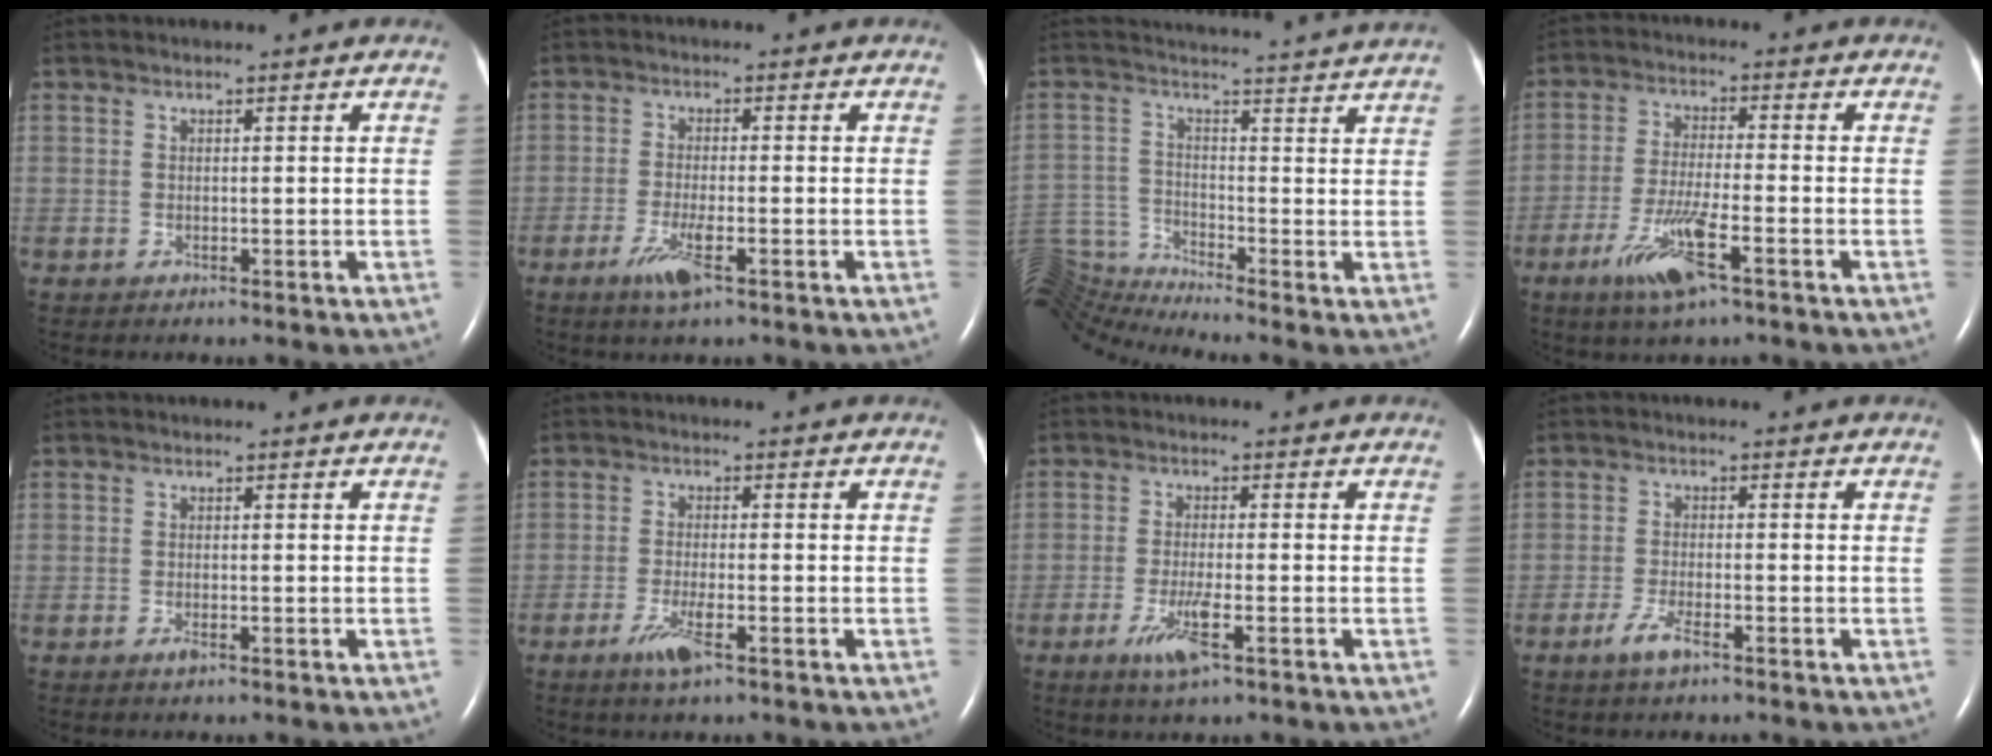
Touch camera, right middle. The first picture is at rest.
{"total": 4.4, "force": [-2.4, 0.5, 3.6], "torque": [-0.081, -0.009, -0.046]}
{"total": 2.8, "force": [0.2, -1.3, 2.5], "torque": [-0.068, 0.058, 0.009]}
{"total": 8.3, "force": [-4.5, 0.8, 7.0], "torque": [-0.146, -0.017, -0.081]}
{"total": 0.9, "force": [-0.6, 0.2, 0.7], "torque": [-0.018, -0.002, -0.009]}
{"total": 4.1, "force": [-2.3, 0.4, 3.4], "torque": [-0.075, -0.008, -0.045]}
{"total": 4.9, "force": [-2.5, 0.4, 4.2], "torque": [-0.090, -0.011, -0.046]}
{"total": 3.2, "force": [-2.0, 0.5, 2.4], "torque": [-0.058, -0.003, -0.038]}